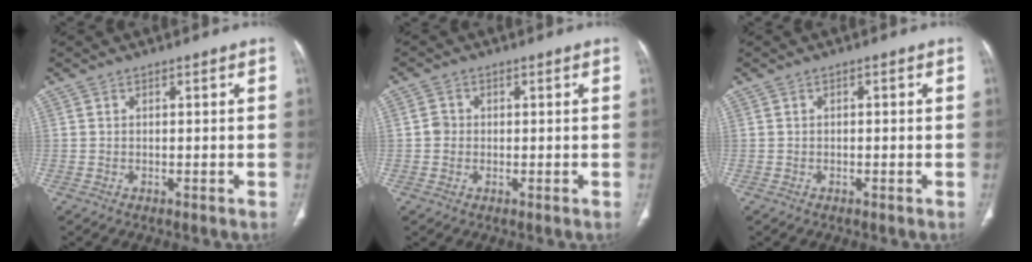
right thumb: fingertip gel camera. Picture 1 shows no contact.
{"total": 2.0, "force": [0.0, 1.9, 0.8], "torque": [-0.004, 0.006, -0.001]}
{"total": 0.7, "force": [0.0, 0.3, 0.6], "torque": [-0.009, 0.003, 0.000]}